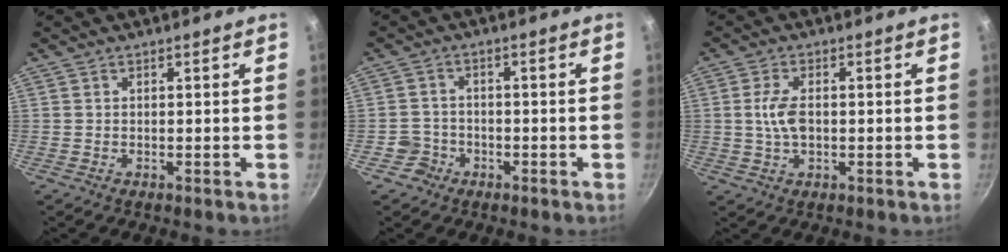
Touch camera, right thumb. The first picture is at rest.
{"total": 3.7, "force": [-1.8, 3.2, 0.3], "torque": [0.012, 0.027, -0.031]}
{"total": 5.3, "force": [0.0, 2.9, 4.4], "torque": [-0.083, 0.006, -0.002]}